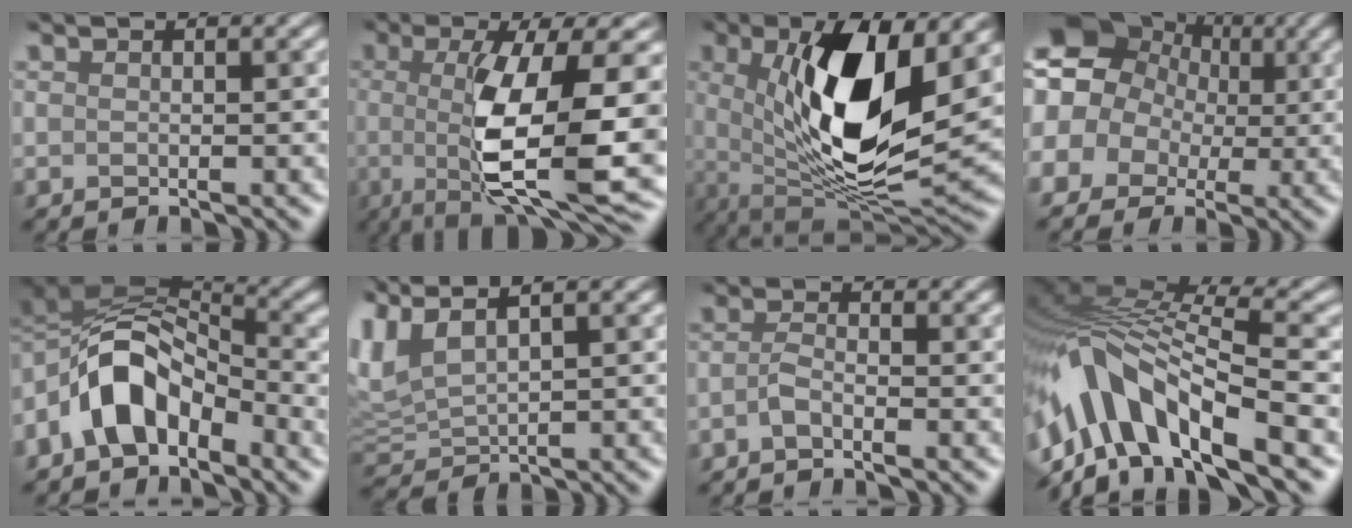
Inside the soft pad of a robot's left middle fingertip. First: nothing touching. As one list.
[{"total": 10.3, "force": [-1.7, 1.9, 9.9], "torque": [-0.182, -0.022, -0.005]}, {"total": 9.3, "force": [1.2, 2.6, 8.8], "torque": [-0.189, -0.015, 0.048]}, {"total": 8.0, "force": [0.9, 7.7, 2.0], "torque": [-0.090, 0.025, 0.001]}, {"total": 5.9, "force": [-3.4, 3.4, 3.4], "torque": [-0.083, 0.018, -0.050]}, {"total": 3.6, "force": [2.6, 1.2, 2.3], "torque": [-0.113, 0.012, 0.076]}, {"total": 2.0, "force": [-1.6, -1.0, -0.6], "torque": [-0.021, 0.002, -0.014]}, {"total": 9.4, "force": [-5.6, 3.2, 6.8], "torque": [-0.157, 0.011, -0.075]}]